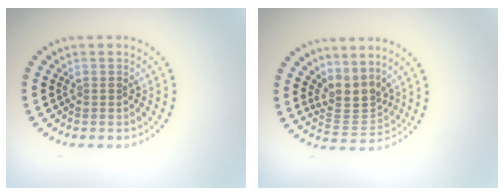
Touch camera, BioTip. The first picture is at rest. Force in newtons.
{"total": 3.2, "press": 2.3, "slide": 2.2}